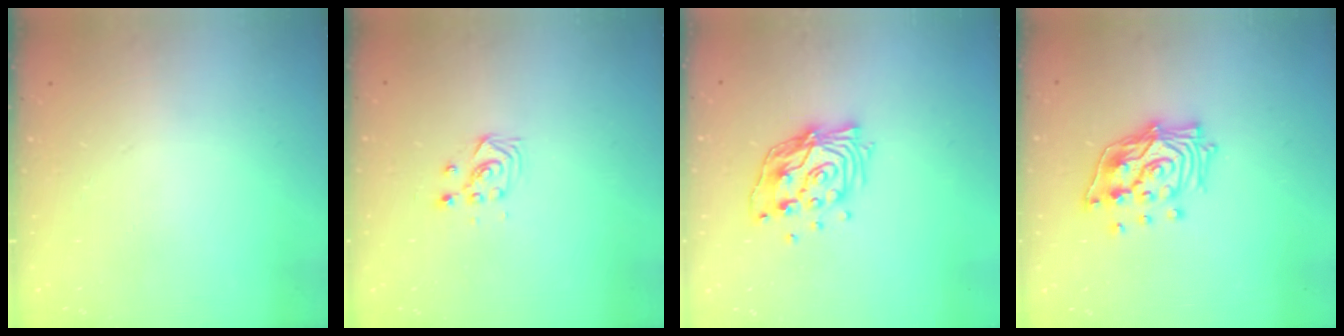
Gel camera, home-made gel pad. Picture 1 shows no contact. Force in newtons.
{"total": 2.9, "press": 2.9, "slide": 0.4}
{"total": 13.1, "press": 13.1, "slide": 1.2}
{"total": 15.1, "press": 15.0, "slide": 2.0}